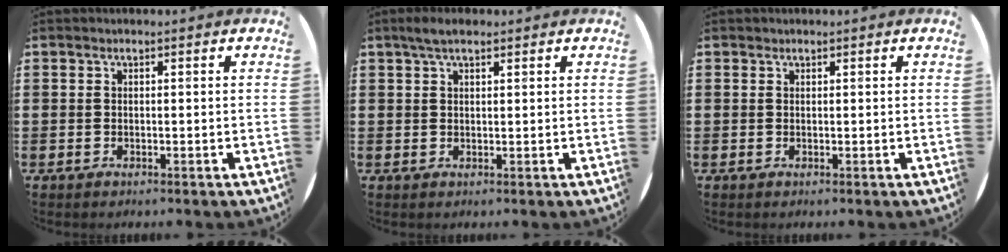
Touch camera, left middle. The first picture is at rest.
{"total": 2.4, "force": [1.8, 0.8, 1.5], "torque": [-0.024, 0.004, 0.030]}
{"total": 0.0}